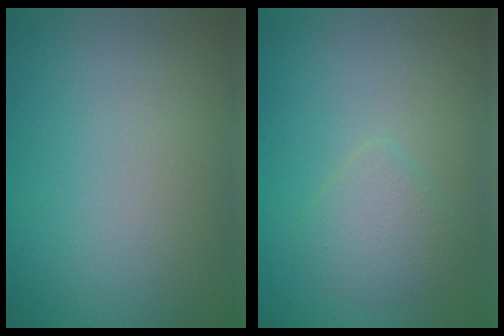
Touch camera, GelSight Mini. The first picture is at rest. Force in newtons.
{"total": 2.0, "press": 1.9, "slide": 0.1}